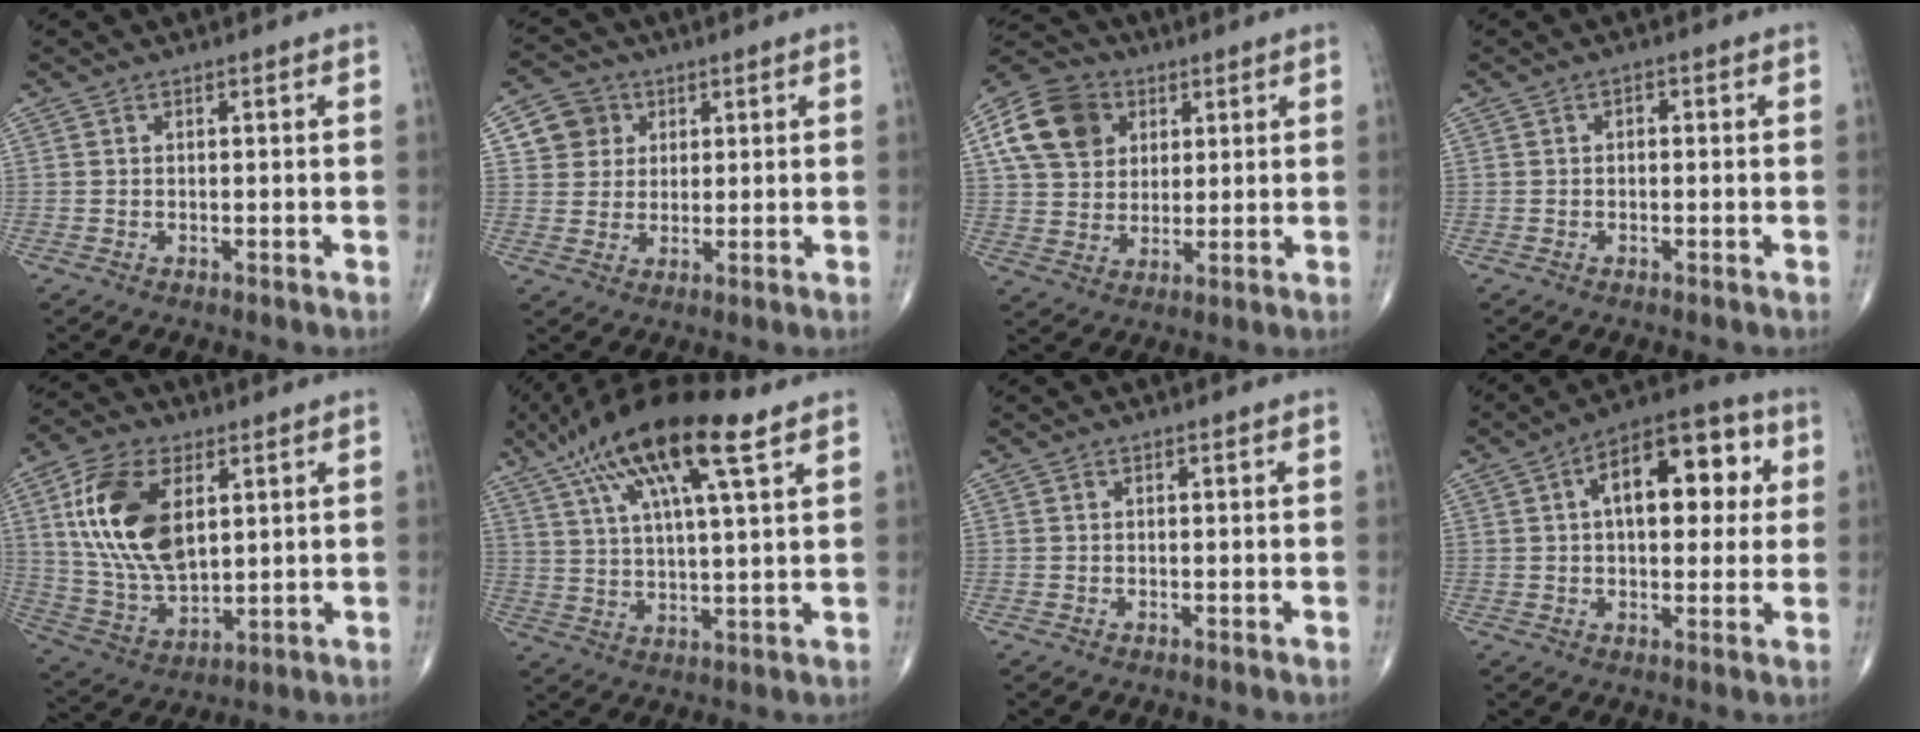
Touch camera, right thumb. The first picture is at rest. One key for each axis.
{"total": 6.6, "fx": 2.2, "fy": 6.1, "fz": 1.4, "tx": 0.007, "ty": -0.003, "tz": 0.036}
{"total": 13.5, "fx": 4.7, "fy": 10.6, "fz": 6.9, "tx": -0.112, "ty": 0.000, "tz": 0.078}
{"total": 1.2, "fx": 0.1, "fy": 0.8, "fz": 0.9, "tx": -0.006, "ty": 0.004, "tz": -0.004}
{"total": 17.9, "fx": 5.0, "fy": 9.9, "fz": 14.1, "tx": -0.267, "ty": -0.014, "tz": 0.100}
{"total": 19.9, "fx": 10.8, "fy": 4.4, "fz": 16.2, "tx": -0.299, "ty": -0.003, "tz": 0.192}
{"total": 0.0}
{"total": 16.6, "fx": 4.0, "fy": 8.6, "fz": 13.6, "tx": -0.159, "ty": 0.023, "tz": 0.051}